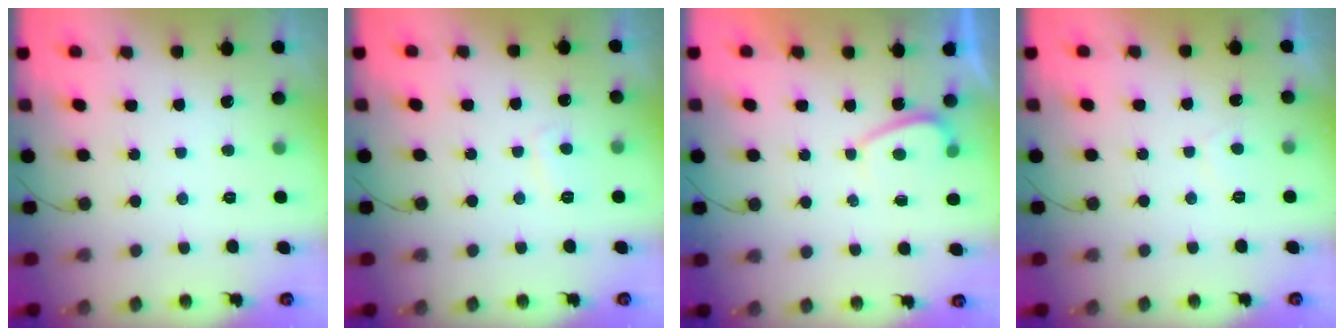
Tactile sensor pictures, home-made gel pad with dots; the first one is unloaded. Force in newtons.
{"total": 2.8, "press": 2.7, "slide": 0.6}
{"total": 1.8, "press": 1.7, "slide": 0.6}
{"total": 0.9, "press": 0.7, "slide": 0.6}